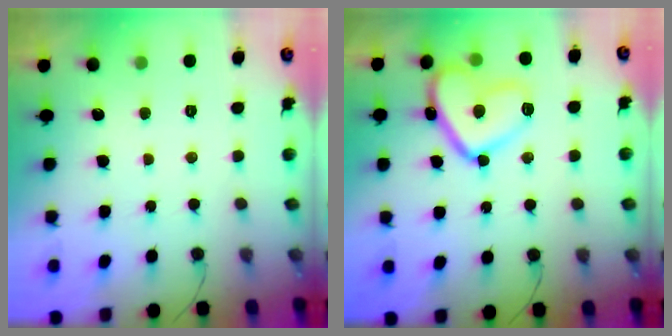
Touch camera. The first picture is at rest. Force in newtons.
{"total": 14.1, "press": 14.0, "slide": 1.2}